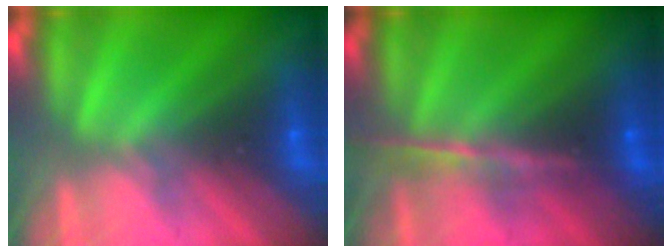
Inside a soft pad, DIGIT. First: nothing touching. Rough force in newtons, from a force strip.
{"total": 7.9}